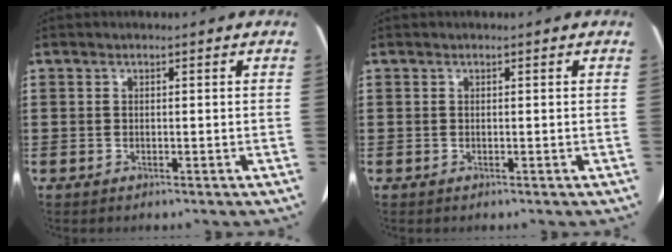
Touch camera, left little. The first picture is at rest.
{"total": 0.0}